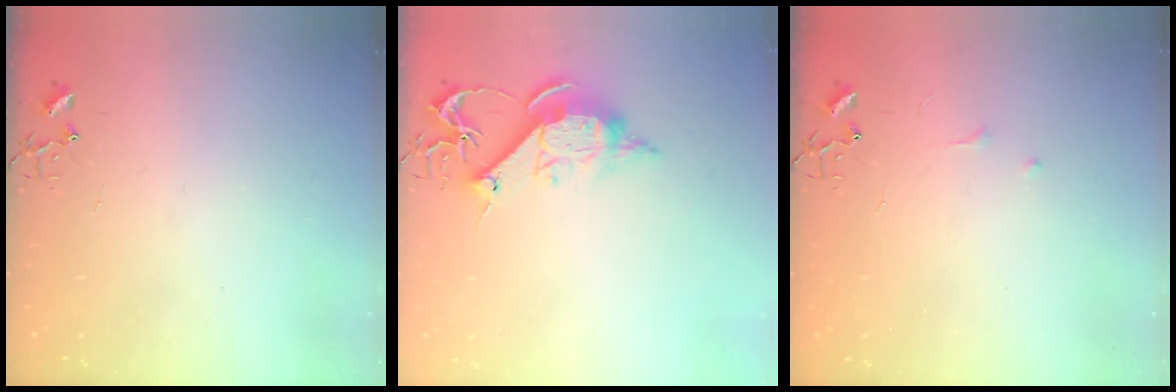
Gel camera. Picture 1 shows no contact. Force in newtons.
{"total": 12.5, "press": 12.5, "slide": 0.2}
{"total": 4.7, "press": 4.7, "slide": 0.7}